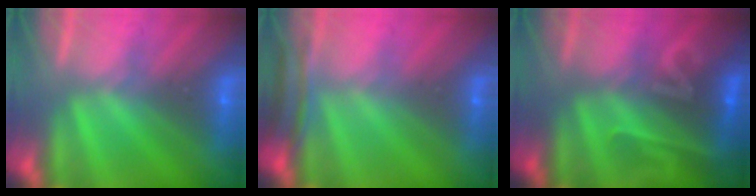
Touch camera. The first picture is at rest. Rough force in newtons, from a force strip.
{"total": 4.4}
{"total": 2.2}